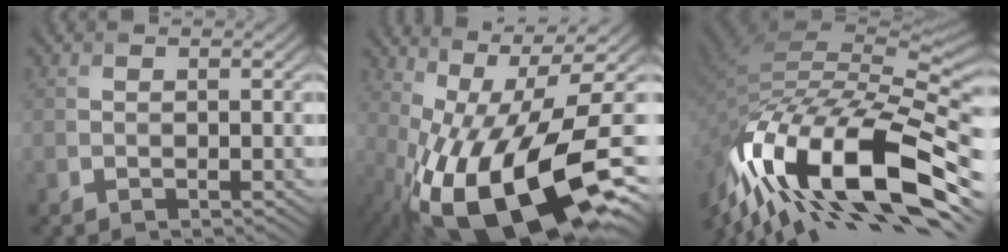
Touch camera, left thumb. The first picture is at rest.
{"total": 18.4, "force": [-6.3, 6.3, 16.1], "torque": [-0.285, -0.017, -0.111]}
{"total": 17.7, "force": [-8.4, 7.2, 13.8], "torque": [-0.283, -0.004, -0.146]}